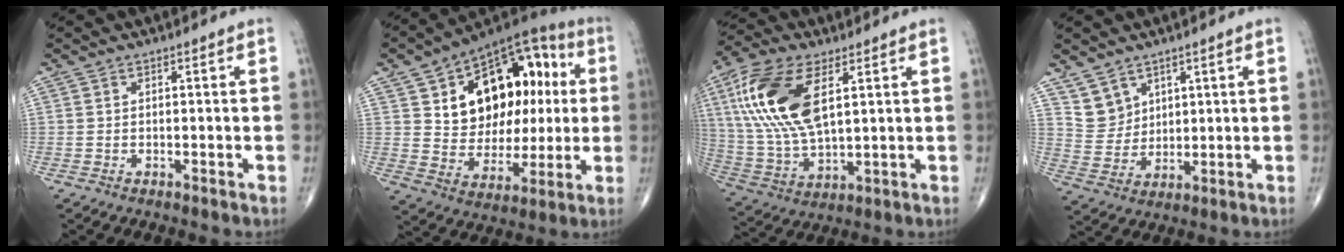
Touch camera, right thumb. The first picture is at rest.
{"total": 23.4, "force": [5.1, 15.5, 16.8], "torque": [-0.194, 0.019, 0.085]}
{"total": 18.4, "force": [5.9, 8.6, 15.2], "torque": [-0.320, -0.011, 0.115]}
{"total": 5.7, "force": [4.0, 4.1, 0.7], "torque": [0.014, -0.037, 0.086]}